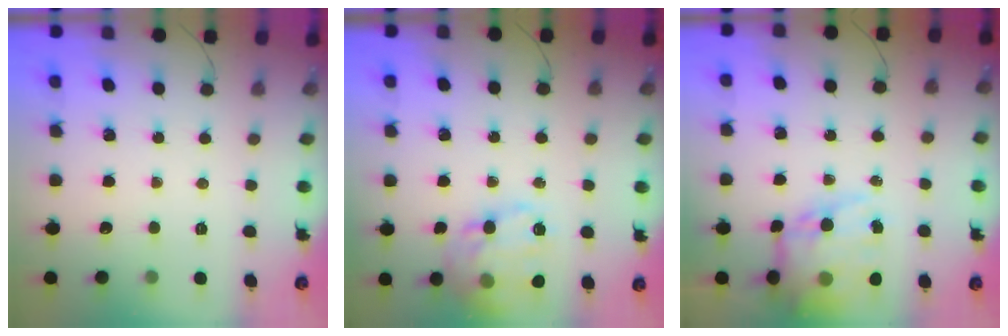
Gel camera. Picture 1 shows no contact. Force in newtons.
{"total": 18.4, "press": 18.2, "slide": 2.5}
{"total": 18.7, "press": 18.2, "slide": 4.2}